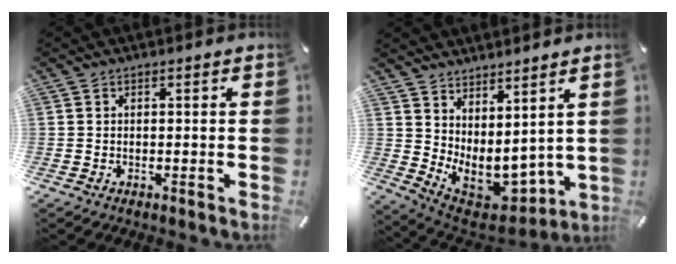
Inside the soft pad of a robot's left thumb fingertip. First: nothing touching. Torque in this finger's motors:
{"motor_torque": [1.25, 0.91, 0.47, -0.46, 0.07]}